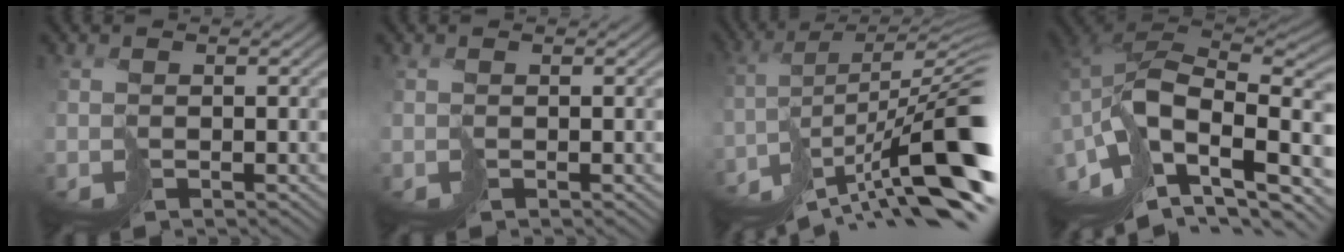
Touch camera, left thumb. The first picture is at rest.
{"total": 0.0}
{"total": 15.4, "force": [-8.7, 2.4, 12.5], "torque": [-0.185, 0.012, -0.156]}
{"total": 15.6, "force": [-6.9, 8.3, 11.3], "torque": [-0.256, 0.001, -0.122]}